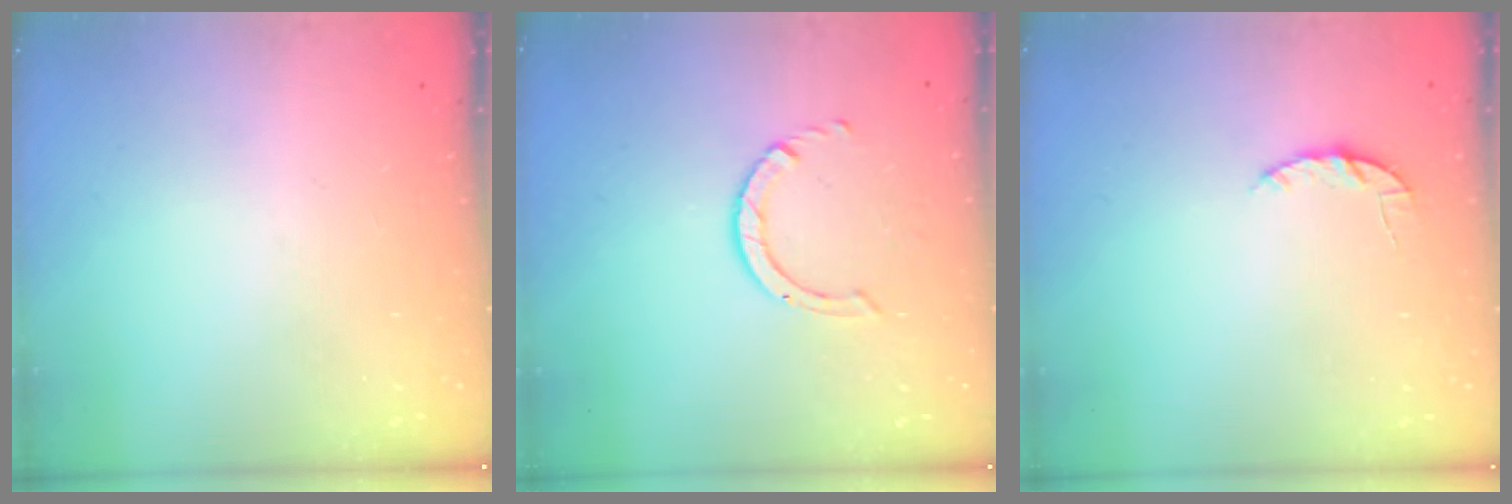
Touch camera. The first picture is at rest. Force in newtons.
{"total": 1.4, "press": 1.4, "slide": 0.2}
{"total": 3.1, "press": 3.1, "slide": 0.3}